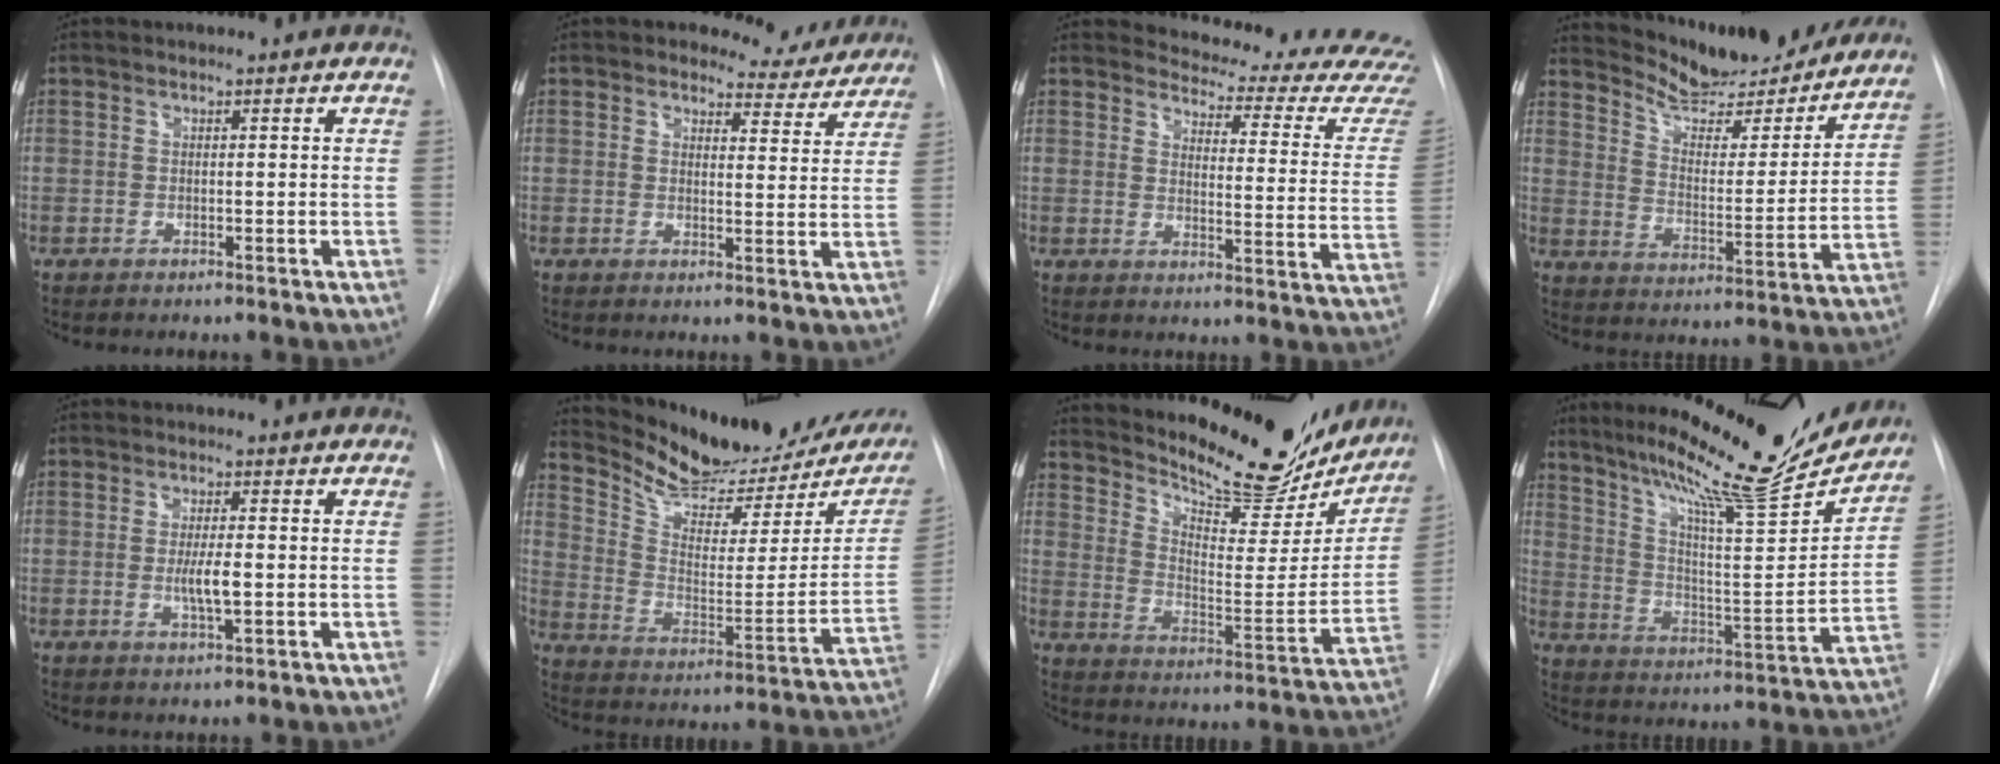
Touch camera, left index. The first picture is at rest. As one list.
[{"total": 6.9, "force": [6.3, 2.8, 0.4], "torque": [0.011, -0.017, 0.063]}, {"total": 18.2, "force": [17.8, 1.6, 3.4], "torque": [-0.030, -0.130, 0.181]}, {"total": 20.6, "force": [19.3, 3.9, 6.2], "torque": [-0.084, -0.039, 0.264]}, {"total": 3.6, "force": [-0.6, 0.5, 3.5], "torque": [-0.066, -0.007, -0.009]}, {"total": 22.4, "force": [19.8, 7.4, 7.5], "torque": [-0.115, -0.040, 0.278]}, {"total": 22.5, "force": [19.8, 6.3, 8.6], "torque": [-0.133, -0.041, 0.269]}, {"total": 22.4, "force": [19.5, 1.4, 10.9], "torque": [-0.179, -0.051, 0.282]}]